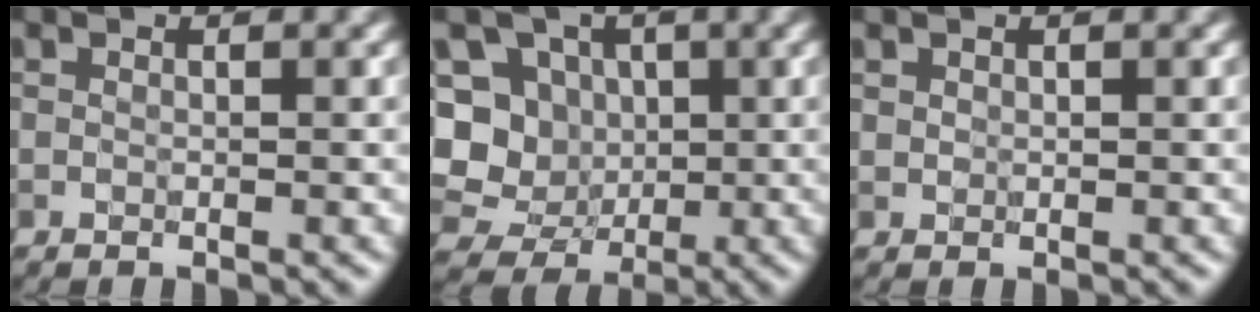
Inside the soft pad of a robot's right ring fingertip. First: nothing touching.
{"total": 9.9, "force": [0.2, 9.1, 3.7], "torque": [-0.076, 0.026, -0.034]}
{"total": 0.6, "force": [0.4, 0.4, 0.1], "torque": [-0.002, -0.001, 0.012]}